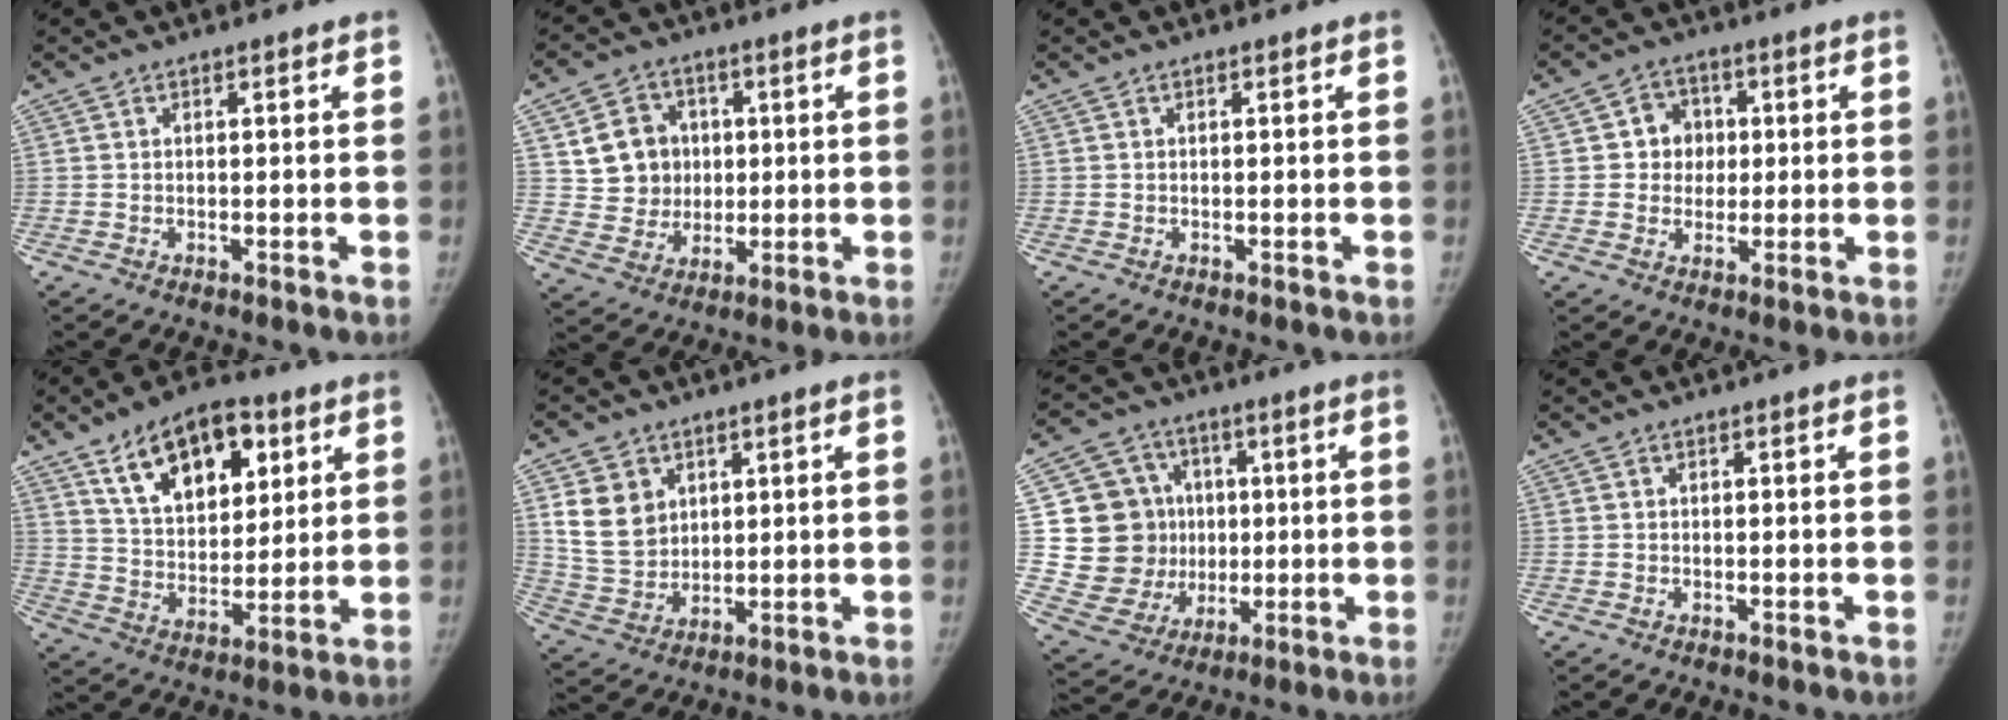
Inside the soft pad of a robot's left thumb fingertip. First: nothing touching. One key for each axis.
{"total": 10.6, "fx": 2.1, "fy": 9.6, "fz": 4.0, "tx": -0.026, "ty": -0.003, "tz": 0.044}
{"total": 0.0}
{"total": 6.5, "fx": 0.7, "fy": 6.0, "fz": 2.4, "tx": 0.006, "ty": 0.008, "tz": 0.006}
{"total": 16.8, "fx": 8.1, "fy": 9.6, "fz": 11.2, "tx": -0.130, "ty": -0.029, "tz": 0.140}
{"total": 9.7, "fx": 3.6, "fy": 7.6, "fz": 4.8, "tx": -0.065, "ty": -0.019, "tz": 0.084}
{"total": 16.5, "fx": 1.7, "fy": 14.9, "fz": 6.9, "tx": -0.085, "ty": 0.015, "tz": 0.054}
{"total": 0.0}